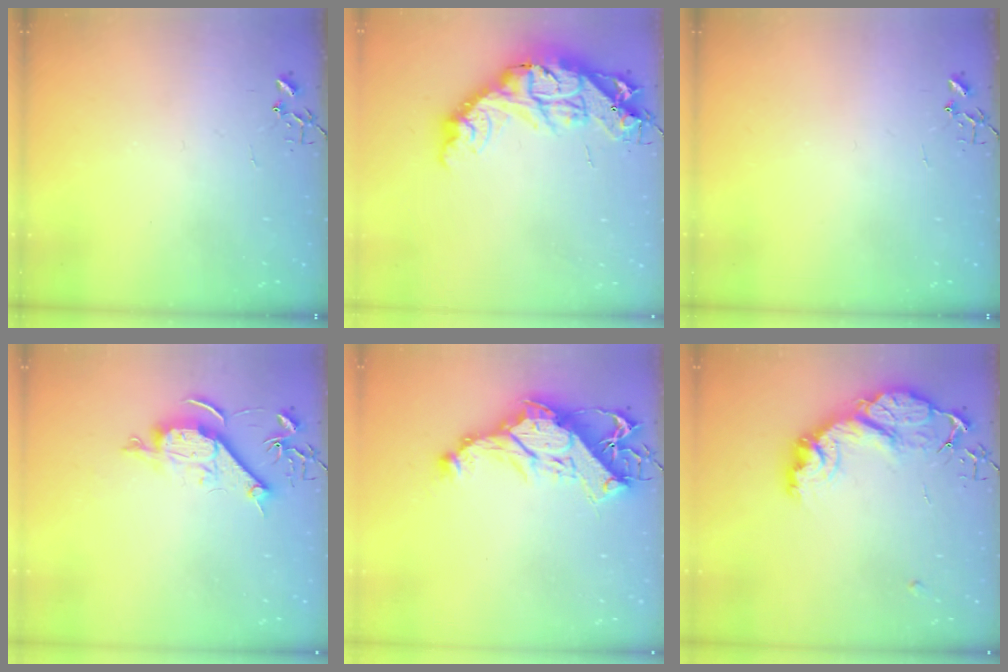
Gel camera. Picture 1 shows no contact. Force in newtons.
{"total": 21.4, "press": 21.3, "slide": 2.0}
{"total": 0.0}
{"total": 10.4, "press": 10.4, "slide": 0.9}
{"total": 15.6, "press": 15.4, "slide": 2.1}
{"total": 15.8, "press": 15.8, "slide": 1.3}